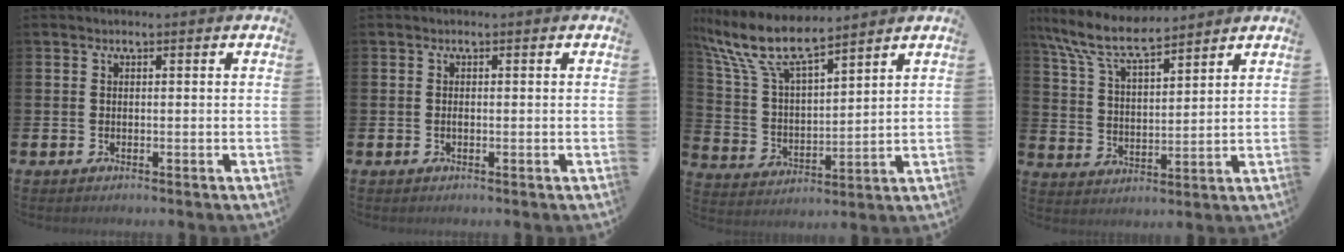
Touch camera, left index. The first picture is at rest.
{"total": 0.8, "force": [-0.2, 0.4, 0.7], "torque": [-0.011, -0.002, -0.006]}
{"total": 10.5, "force": [9.0, 2.4, 4.9], "torque": [-0.131, -0.043, 0.160]}
{"total": 9.0, "force": [8.0, 1.8, 3.8], "torque": [-0.102, -0.035, 0.144]}